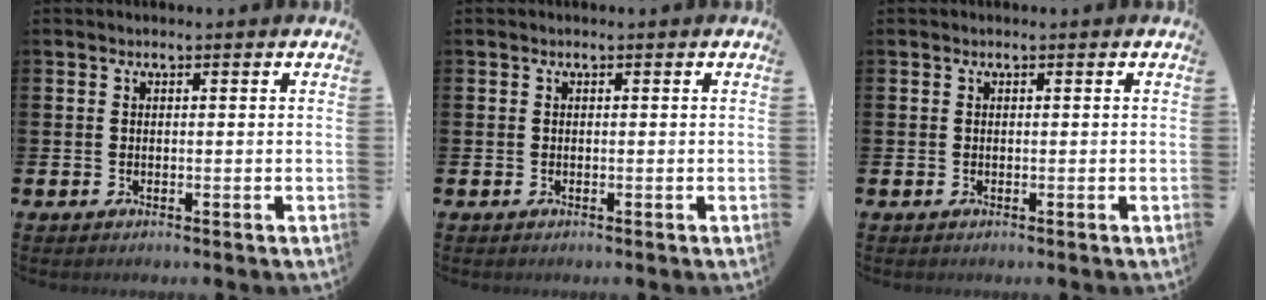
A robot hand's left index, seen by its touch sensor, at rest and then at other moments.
{"total": 0.0}
{"total": 0.0}